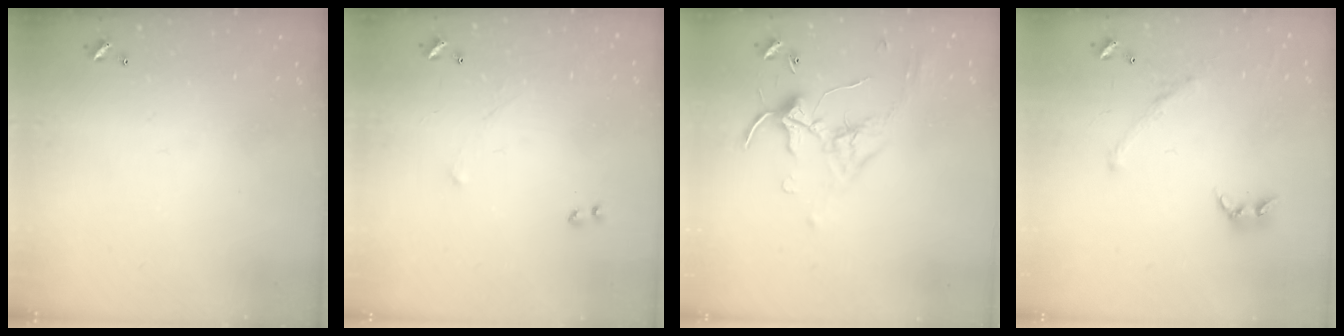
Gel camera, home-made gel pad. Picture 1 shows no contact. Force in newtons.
{"total": 1.7, "press": 1.7, "slide": 0.4}
{"total": 0.7, "press": 0.6, "slide": 0.4}
{"total": 1.5, "press": 1.0, "slide": 1.2}